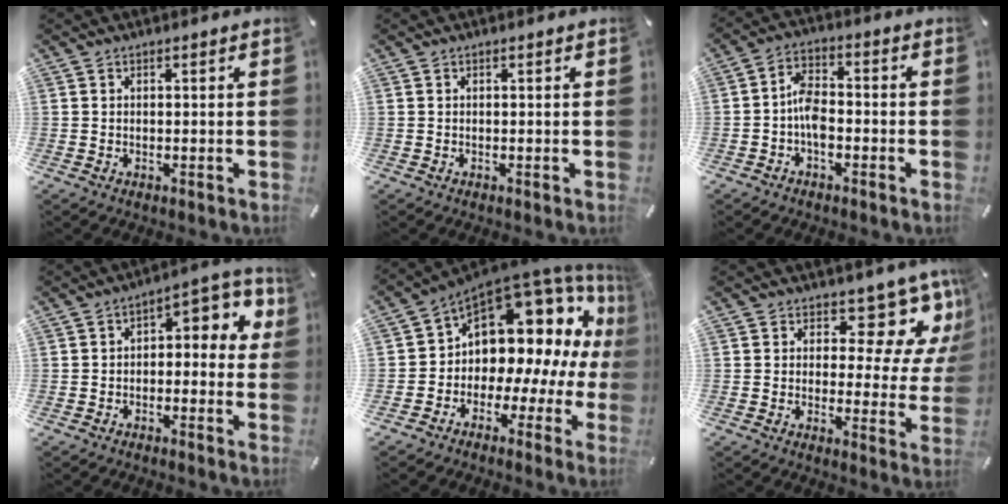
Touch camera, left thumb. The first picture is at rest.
{"total": 0.0}
{"total": 6.3, "force": [-2.2, 3.7, 4.6], "torque": [-0.095, 0.015, -0.042]}
{"total": 6.4, "force": [0.7, 3.6, 5.2], "torque": [-0.061, -0.017, 0.003]}
{"total": 14.7, "force": [5.8, 9.9, 9.2], "torque": [-0.133, -0.069, 0.101]}
{"total": 11.7, "force": [7.9, 5.5, 6.7], "torque": [-0.075, -0.069, 0.134]}